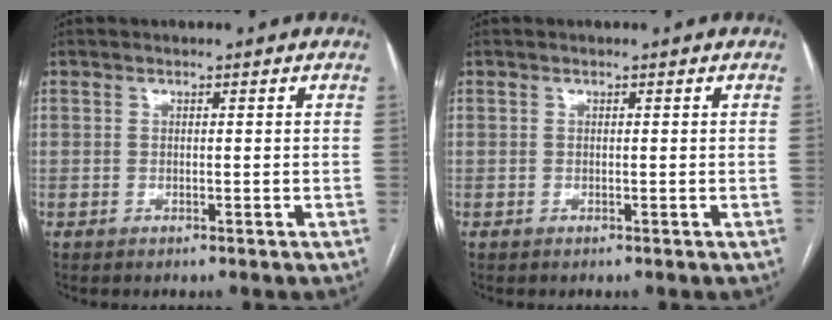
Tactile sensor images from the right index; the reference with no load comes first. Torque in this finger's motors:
{"motor_torque": [0.00, 0.00, 0.00, 0.01]}